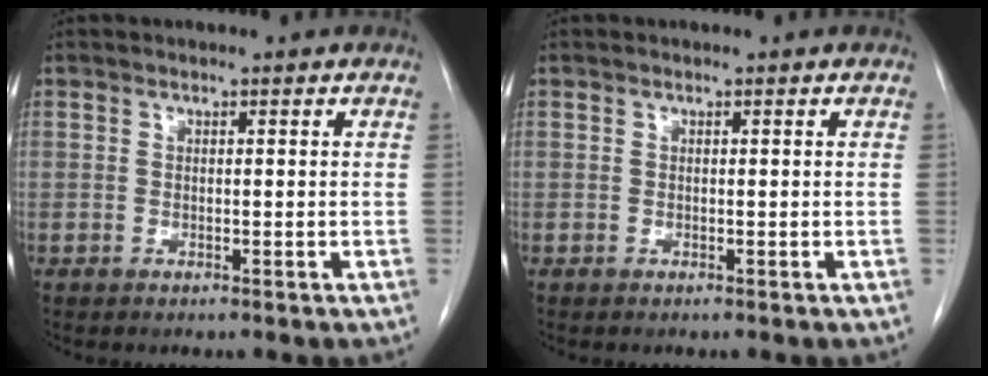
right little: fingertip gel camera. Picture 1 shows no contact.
{"total": 0.0}